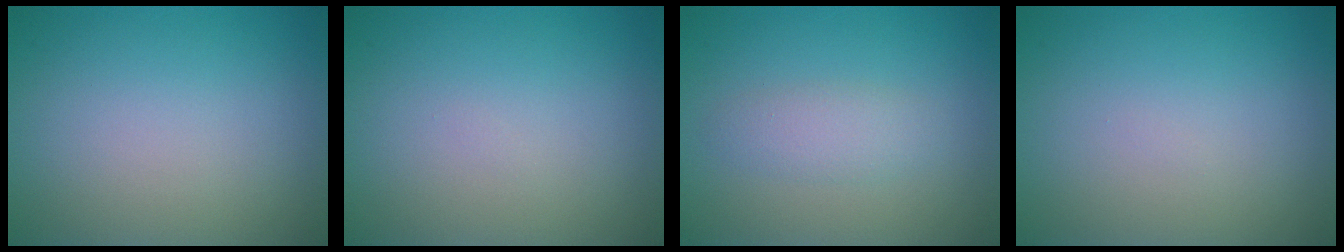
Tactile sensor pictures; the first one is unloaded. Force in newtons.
{"total": 0.0}
{"total": 2.0, "press": 2.0, "slide": 0.1}
{"total": 0.0}